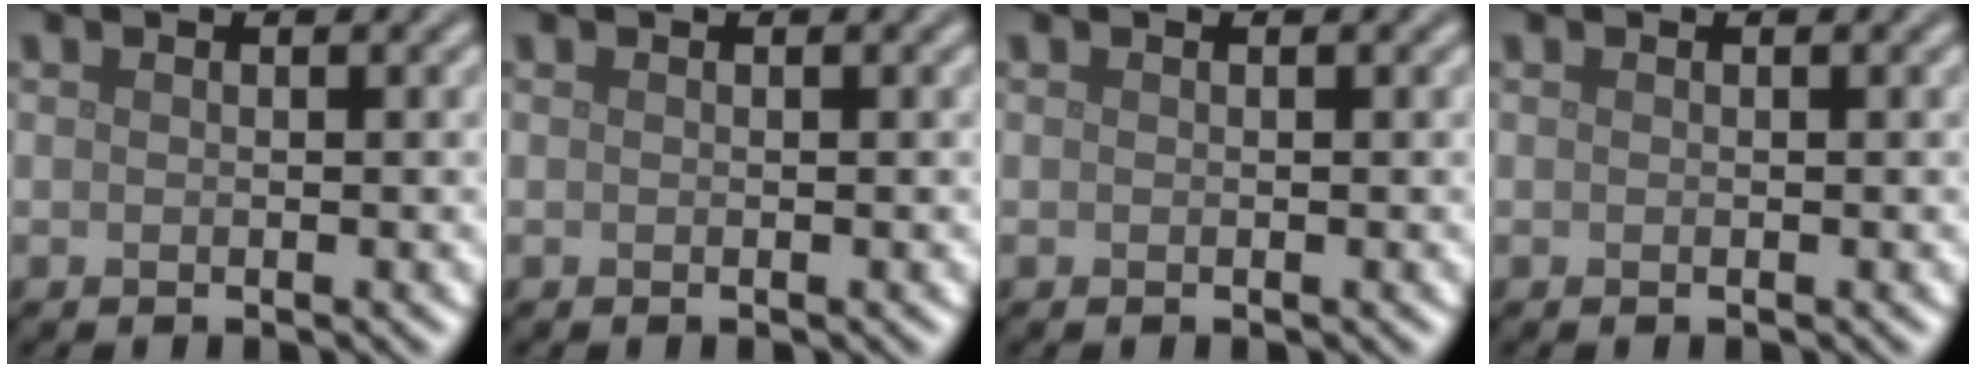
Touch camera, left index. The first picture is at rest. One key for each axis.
{"total": 0.0}
{"total": 0.0}
{"total": 0.0}